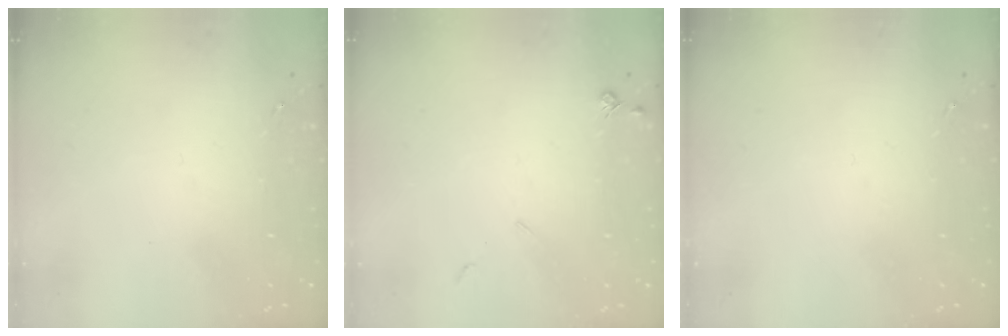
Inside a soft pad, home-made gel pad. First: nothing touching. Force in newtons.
{"total": 4.2, "press": 4.2, "slide": 0.7}
{"total": 0.0}